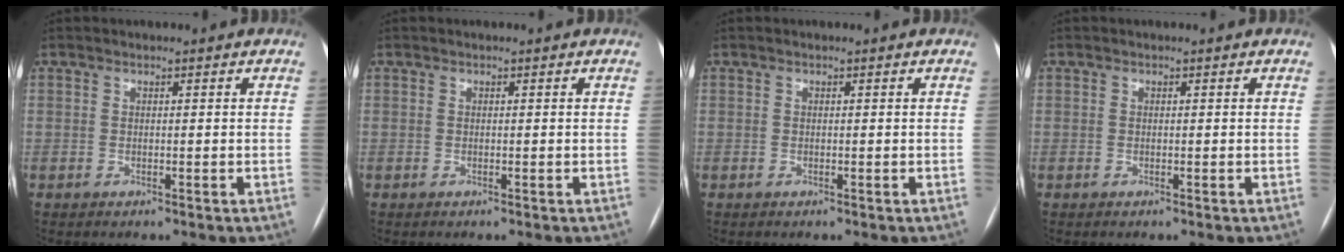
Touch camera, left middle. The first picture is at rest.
{"total": 0.0}
{"total": 0.0}
{"total": 0.0}